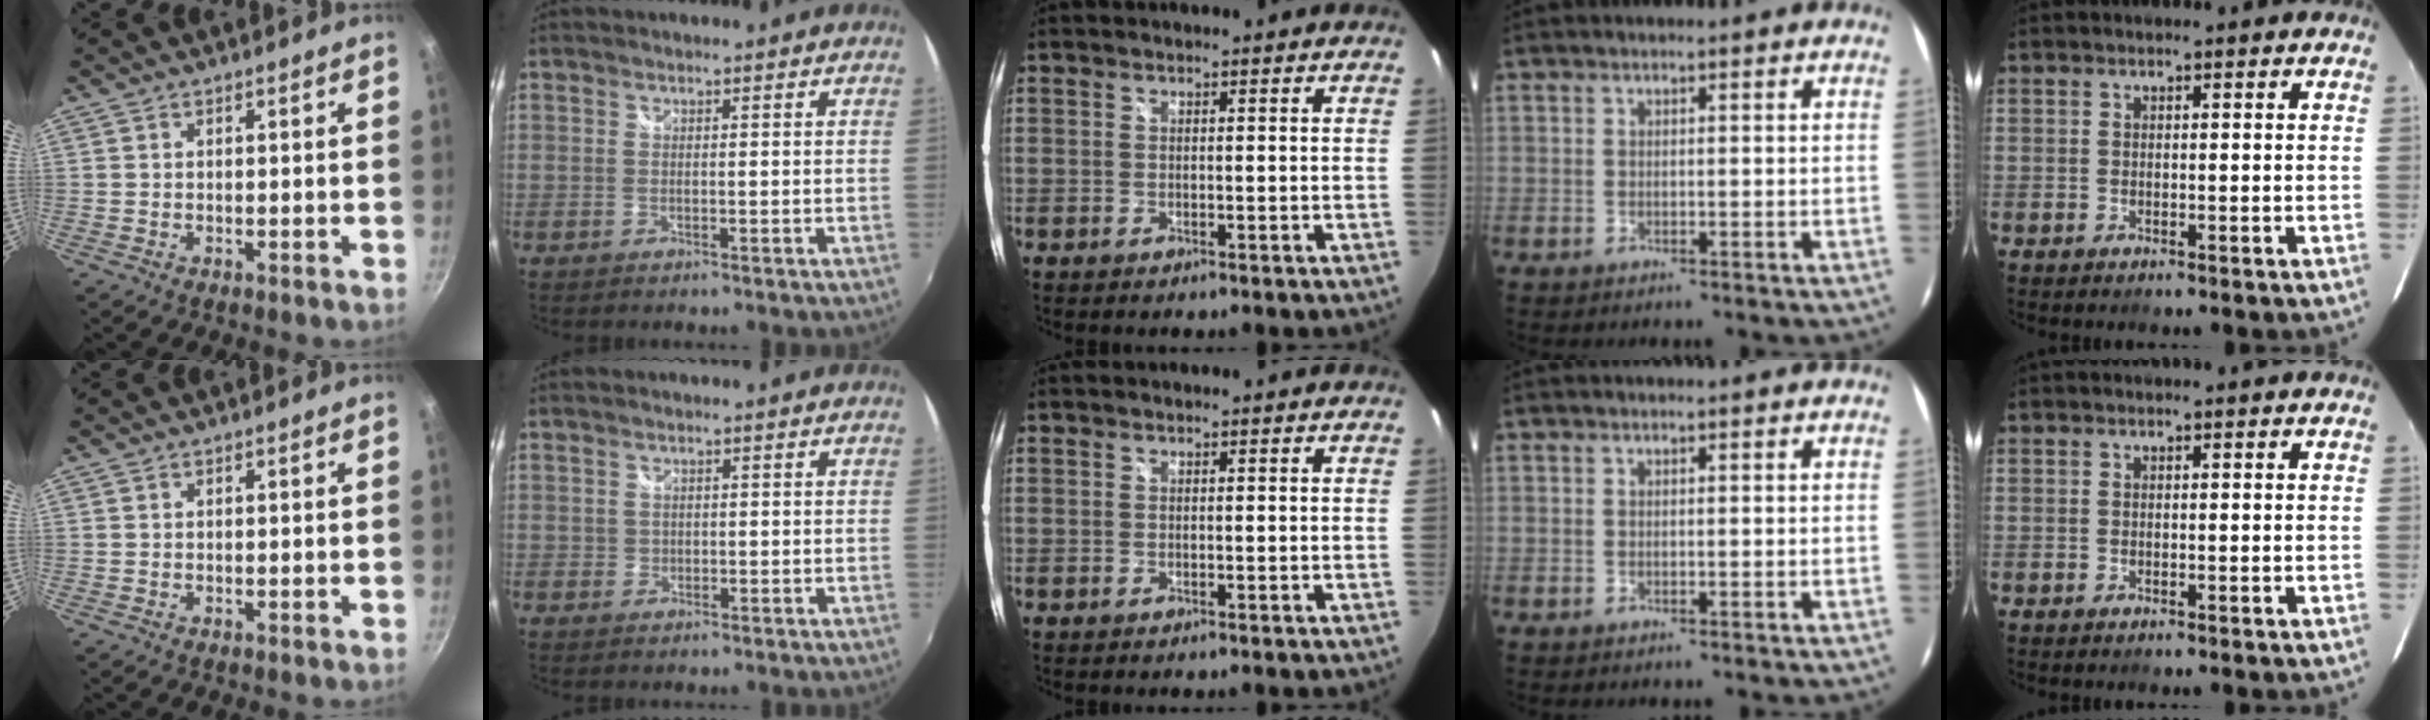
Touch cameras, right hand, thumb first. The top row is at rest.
{"index": {"total": 1.2, "force": [0.0, 1.2, 0.2], "torque": [0.000, -0.001, -0.001]}}